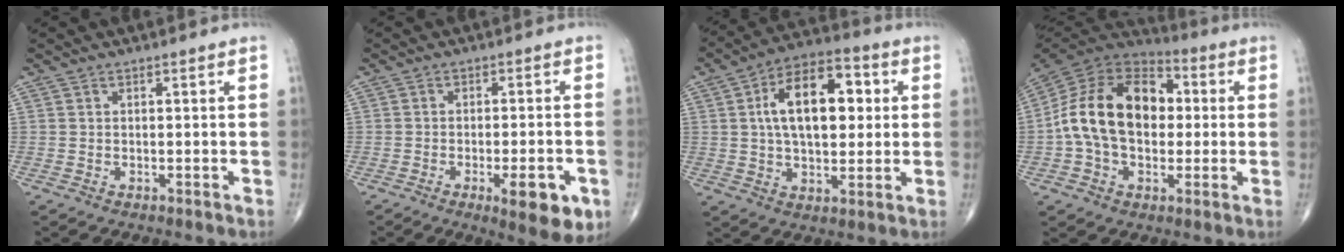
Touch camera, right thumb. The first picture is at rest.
{"total": 9.6, "force": [-3.8, 2.9, 8.3], "torque": [-0.100, 0.000, -0.047]}
{"total": 16.5, "force": [3.0, 9.2, 13.4], "torque": [-0.192, 0.015, 0.046]}
{"total": 20.0, "force": [0.5, 13.6, 14.7], "torque": [-0.251, 0.032, 0.004]}